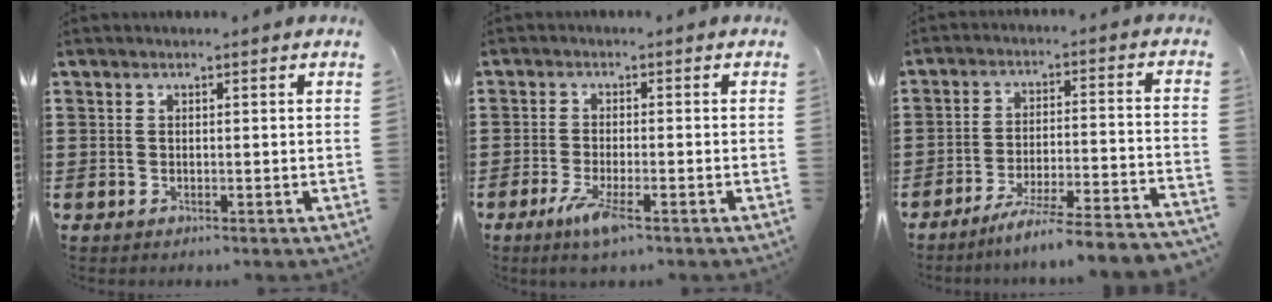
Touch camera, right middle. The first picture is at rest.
{"total": 4.4, "force": [-2.3, 0.8, 3.7], "torque": [-0.077, -0.011, -0.042]}
{"total": 6.8, "force": [-6.0, -1.0, 2.9], "torque": [-0.047, -0.016, -0.118]}